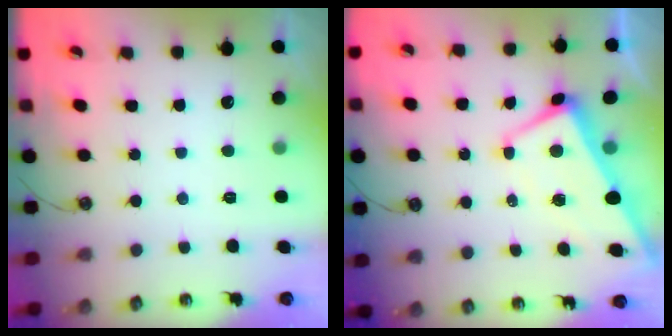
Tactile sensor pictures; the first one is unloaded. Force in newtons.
{"total": 1.0, "press": 0.4, "slide": 1.0}